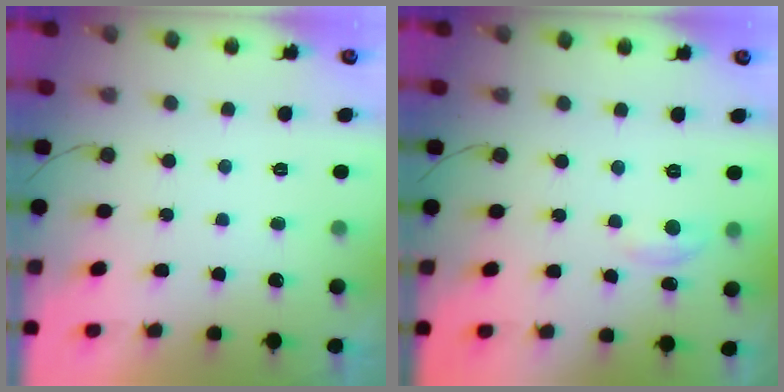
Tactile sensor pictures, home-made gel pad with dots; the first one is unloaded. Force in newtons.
{"total": 2.7, "press": 2.7, "slide": 0.4}